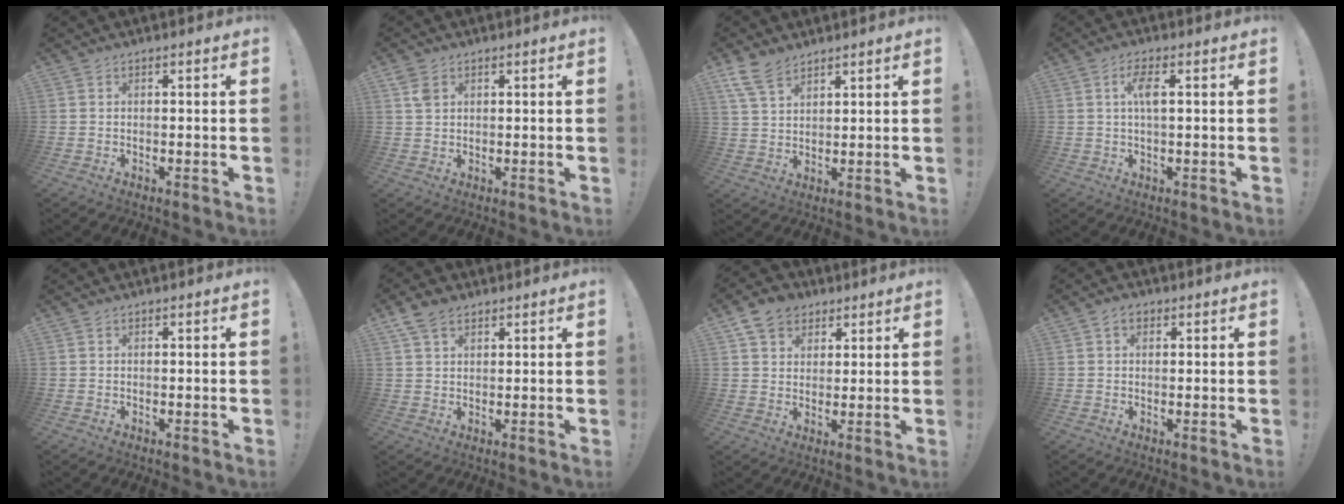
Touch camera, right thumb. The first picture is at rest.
{"total": 3.2, "force": [1.6, 2.0, 1.8], "torque": [-0.030, -0.001, 0.031]}
{"total": 8.3, "force": [6.0, 4.2, 4.0], "torque": [-0.086, -0.020, 0.120]}
{"total": 4.8, "force": [1.0, 1.2, 4.5], "torque": [-0.086, 0.004, 0.012]}
{"total": 0.0}
{"total": 6.4, "force": [3.9, 4.0, 3.2], "torque": [-0.061, -0.006, 0.078]}
{"total": 8.9, "force": [5.0, 6.9, 2.7], "torque": [-0.053, -0.019, 0.103]}
{"total": 3.0, "force": [1.3, 2.1, 1.6], "torque": [-0.025, 0.001, 0.022]}